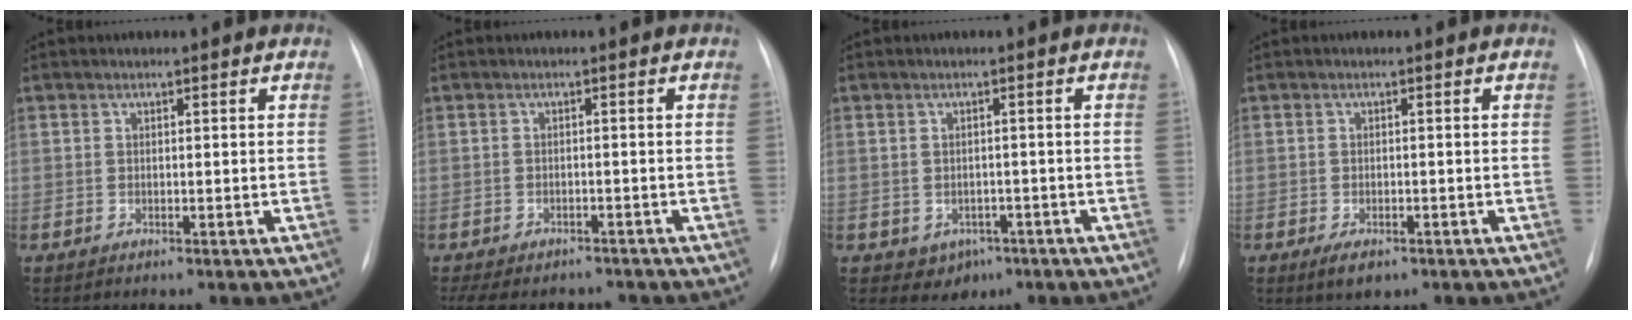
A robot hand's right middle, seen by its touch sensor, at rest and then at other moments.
{"total": 11.5, "force": [-9.8, 4.7, 3.8], "torque": [-0.082, 0.002, -0.123]}
{"total": 3.4, "force": [-1.6, 2.8, 1.1], "torque": [-0.011, 0.006, -0.010]}
{"total": 2.9, "force": [-1.7, 1.3, 1.9], "torque": [-0.037, -0.005, -0.019]}